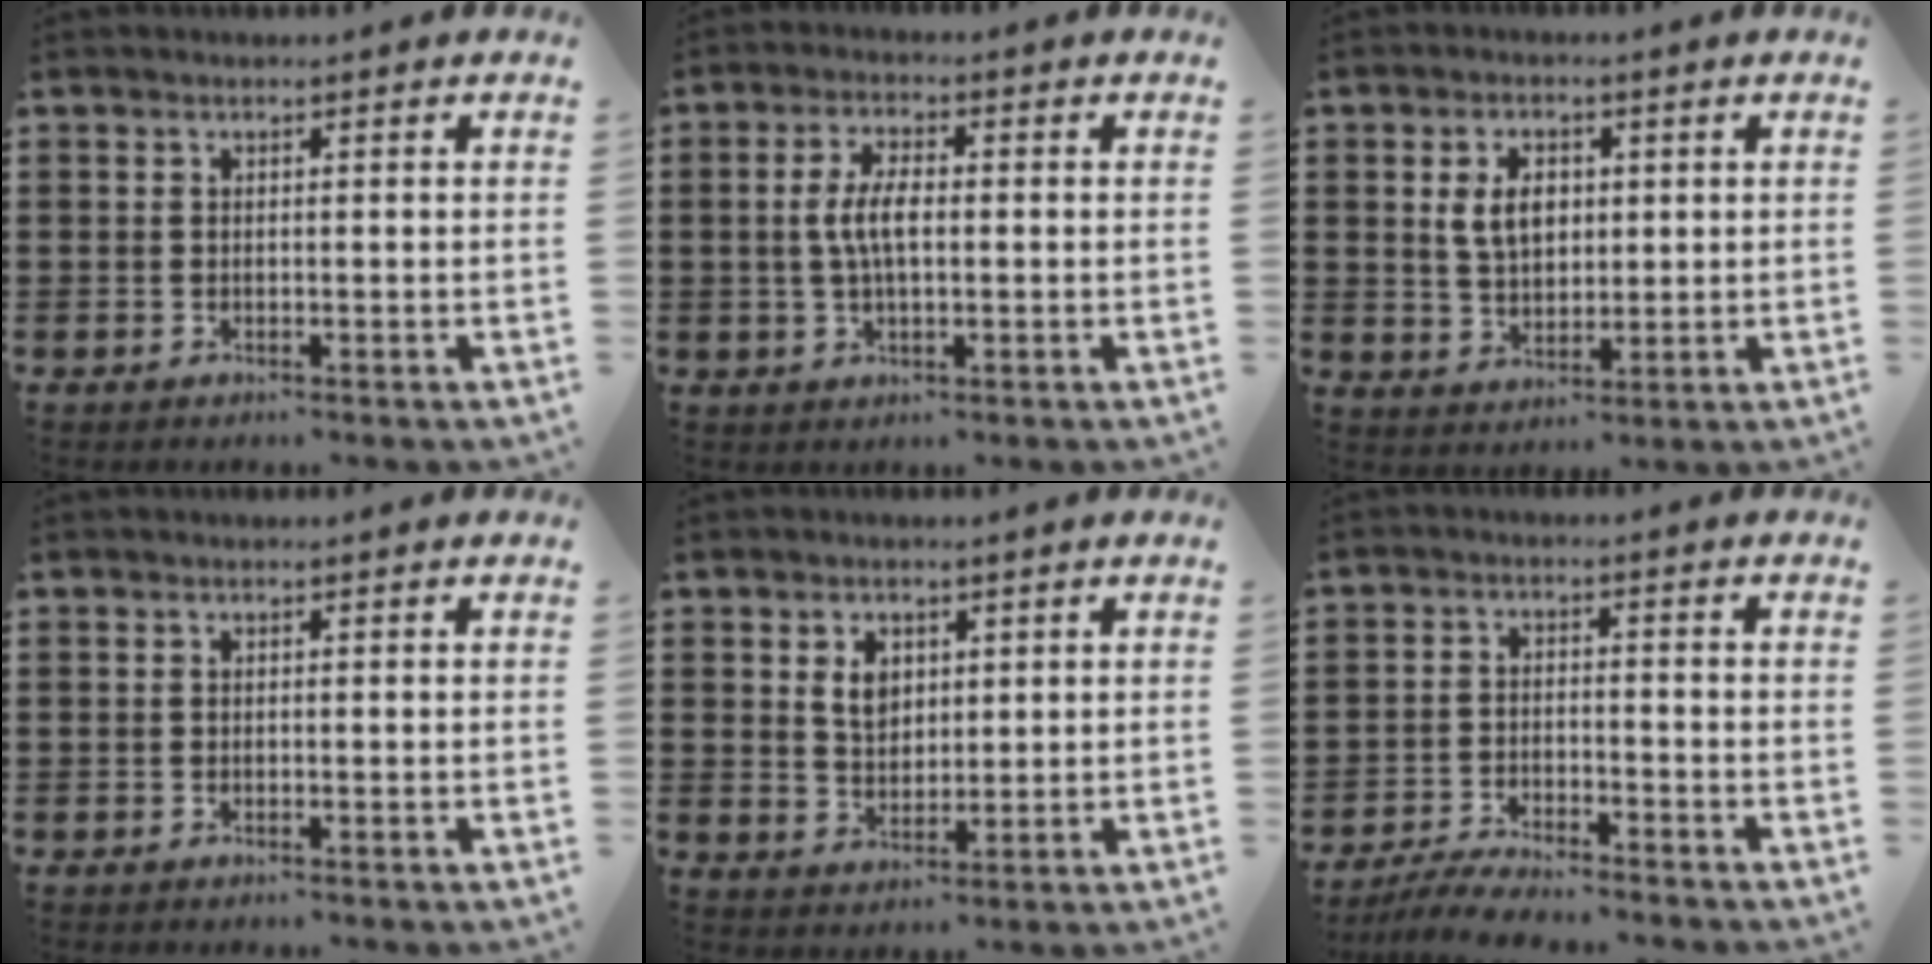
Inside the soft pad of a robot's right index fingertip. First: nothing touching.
{"total": 5.5, "force": [0.1, 2.2, 5.0], "torque": [-0.109, 0.002, -0.006]}
{"total": 5.4, "force": [1.2, 3.6, 3.9], "torque": [-0.087, 0.009, 0.015]}
{"total": 0.0}
{"total": 4.0, "force": [1.4, 2.8, 2.5], "torque": [-0.051, 0.008, 0.022]}
{"total": 4.0, "force": [-3.9, 0.0, 0.9], "torque": [-0.016, 0.002, -0.079]}